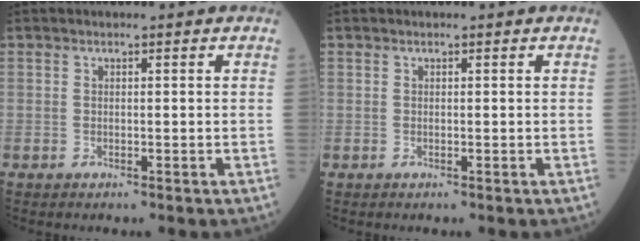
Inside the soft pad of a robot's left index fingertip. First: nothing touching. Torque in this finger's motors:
{"motor_torque": [0.01, 0.00, 0.00, 0.00]}